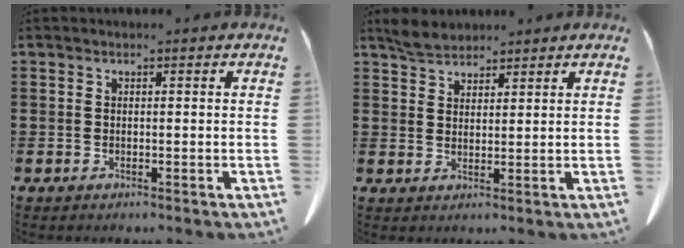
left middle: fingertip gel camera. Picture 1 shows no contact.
{"total": 3.3, "force": [2.9, 1.1, 0.9], "torque": [-0.027, 0.001, 0.057]}